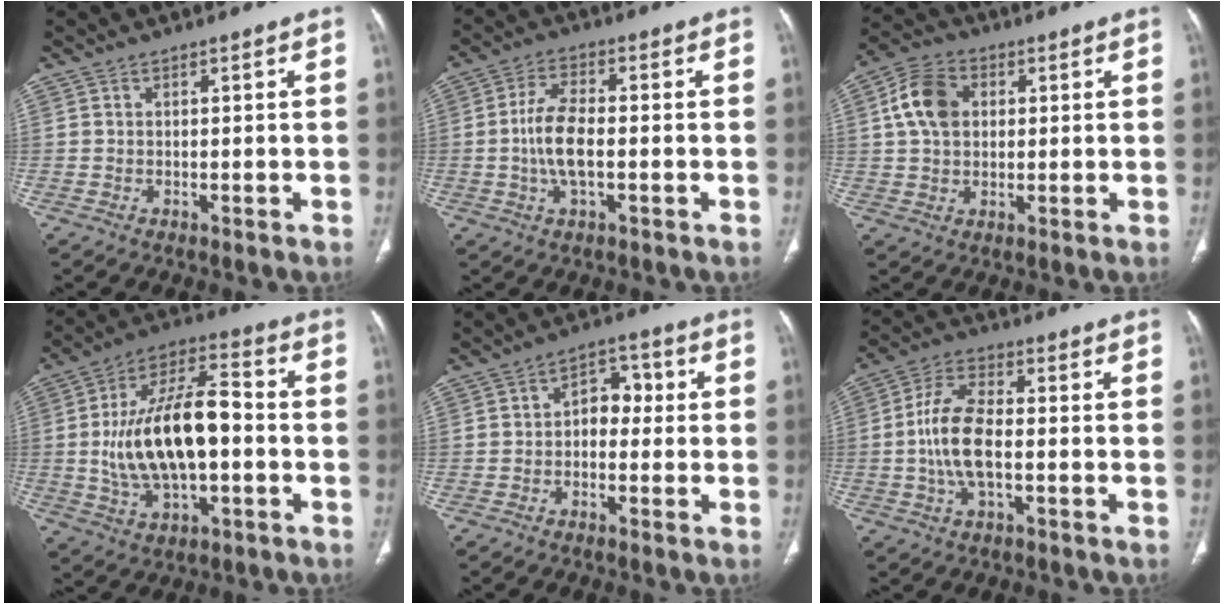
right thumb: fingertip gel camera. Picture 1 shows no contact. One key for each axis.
{"total": 8.0, "fx": -1.0, "fy": 3.4, "fz": 7.1, "tx": -0.148, "ty": 0.010, "tz": -0.023}
{"total": 9.5, "fx": 2.0, "fy": 7.0, "fz": 6.2, "tx": -0.107, "ty": 0.013, "tz": 0.031}
{"total": 19.8, "fx": -1.4, "fy": 9.6, "fz": 17.2, "tx": -0.310, "ty": 0.030, "tz": -0.022}
{"total": 6.0, "fx": -0.2, "fy": 4.3, "fz": 4.2, "tx": -0.030, "ty": 0.026, "tz": -0.015}
{"total": 10.4, "fx": -1.3, "fy": 4.8, "fz": 9.2, "tx": -0.189, "ty": 0.021, "tz": -0.029}